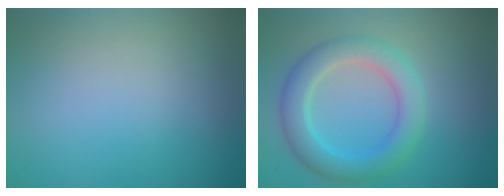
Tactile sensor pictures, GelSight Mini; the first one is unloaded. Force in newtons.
{"total": 4.5, "press": 4.5, "slide": 0.2}